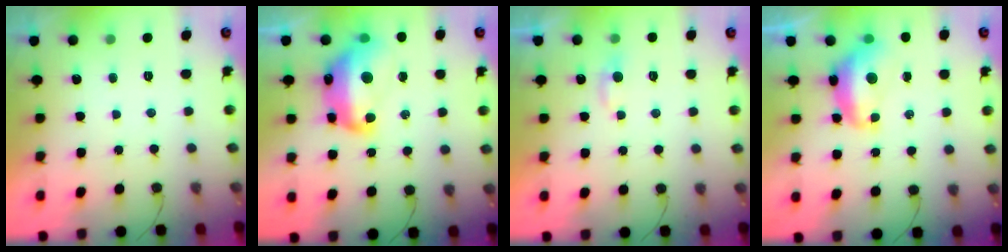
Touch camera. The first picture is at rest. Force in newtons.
{"total": 16.8, "press": 16.8, "slide": 1.2}
{"total": 4.2, "press": 4.1, "slide": 0.4}
{"total": 11.4, "press": 11.4, "slide": 1.2}